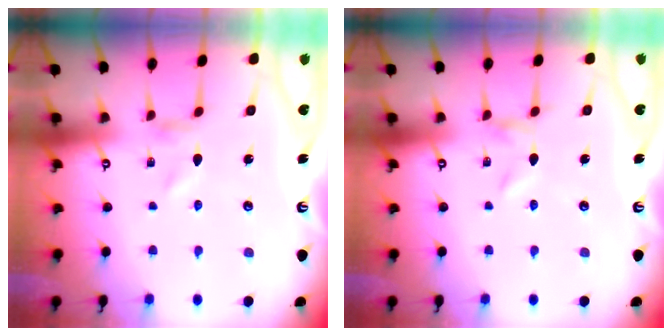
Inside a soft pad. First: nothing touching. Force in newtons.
{"total": 0.0}